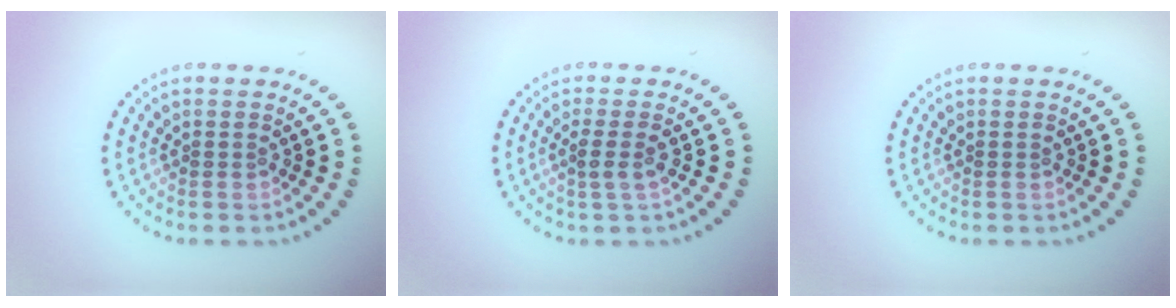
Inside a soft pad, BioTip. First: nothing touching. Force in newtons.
{"total": 1.6, "press": 1.3, "slide": 1.0}
{"total": 0.0}